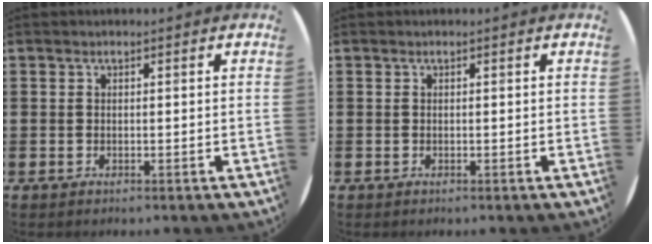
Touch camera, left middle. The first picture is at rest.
{"total": 0.0}